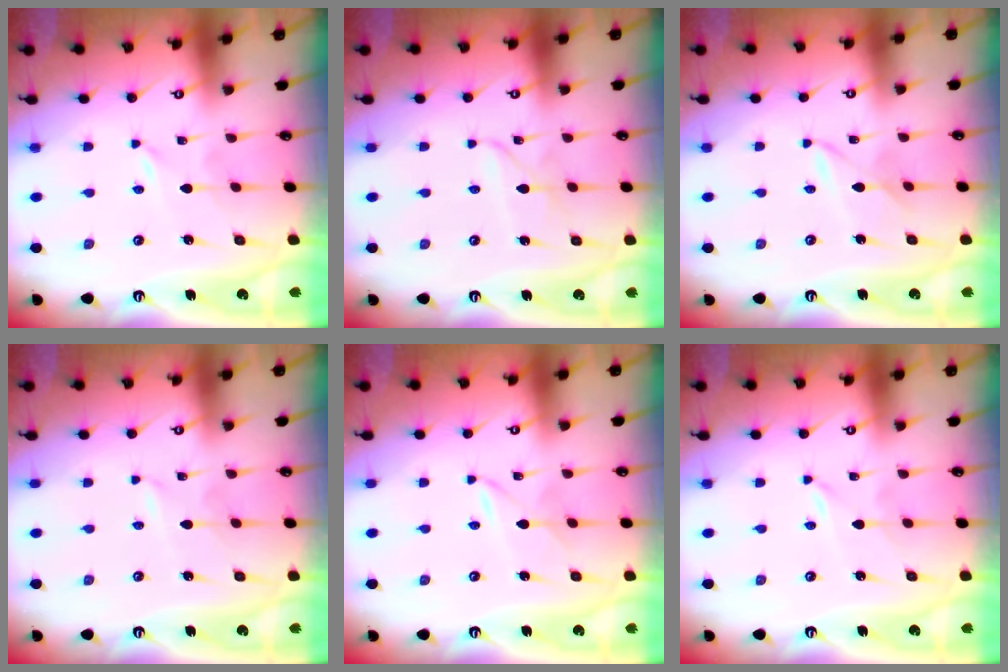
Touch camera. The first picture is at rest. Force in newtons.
{"total": 2.5, "press": 2.5, "slide": 0.2}
{"total": 2.7, "press": 2.7, "slide": 0.4}
{"total": 1.6, "press": 1.6, "slide": 0.2}
{"total": 1.7, "press": 1.7, "slide": 0.0}
{"total": 0.0}